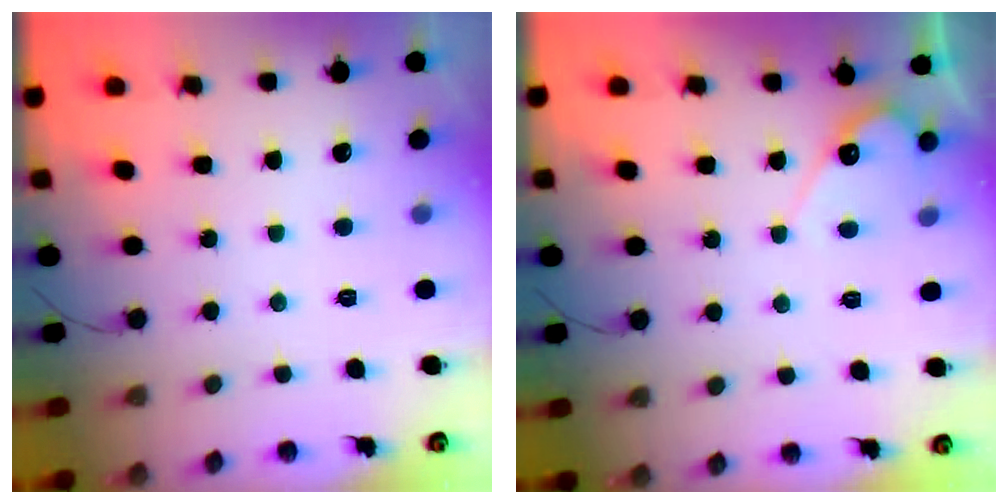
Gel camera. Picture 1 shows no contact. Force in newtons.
{"total": 5.5, "press": 5.5, "slide": 0.3}